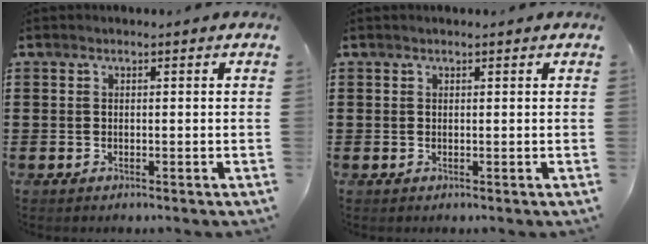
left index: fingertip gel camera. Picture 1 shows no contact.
{"total": 0.0}